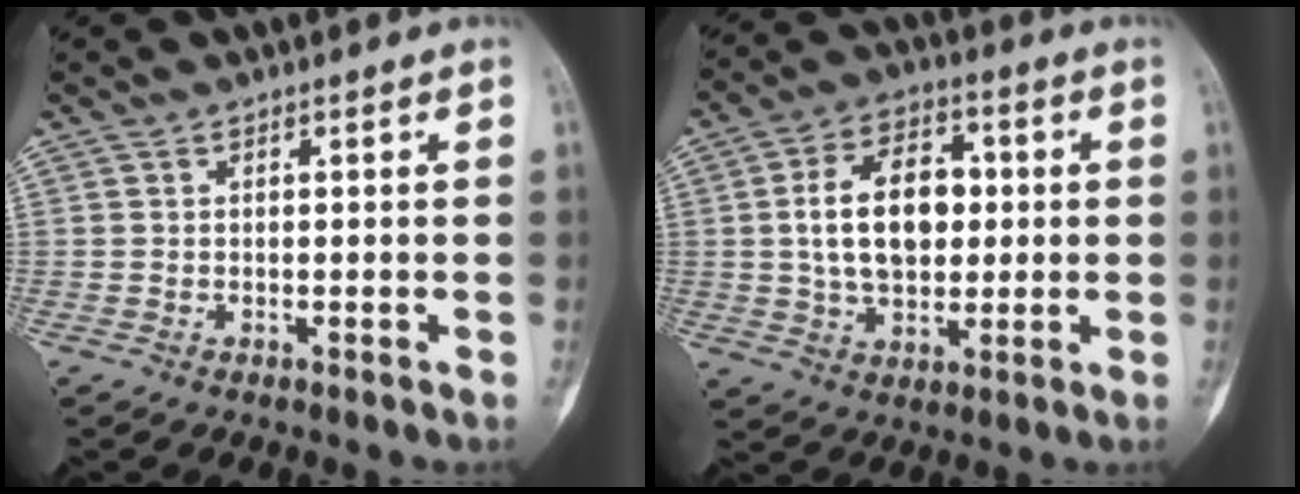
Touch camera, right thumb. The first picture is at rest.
{"total": 14.0, "force": [1.2, 9.0, 10.6], "torque": [-0.157, 0.012, 0.019]}